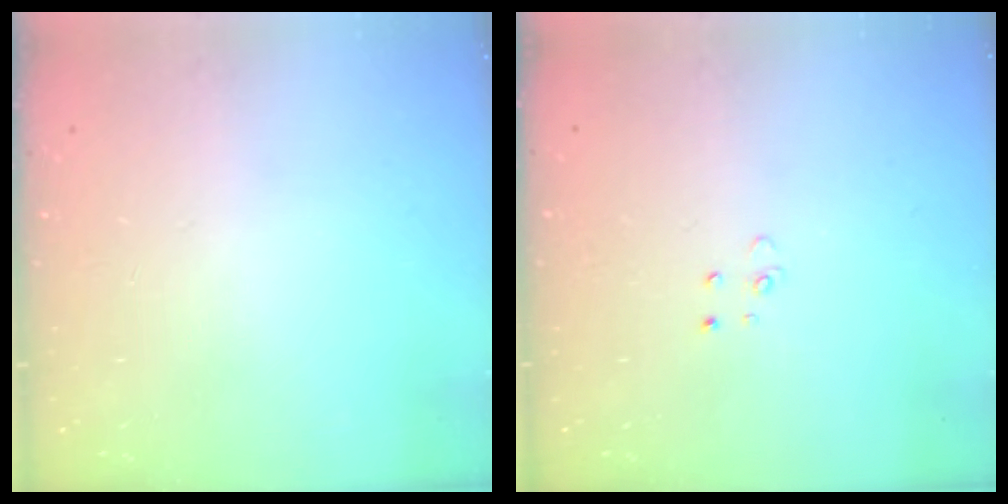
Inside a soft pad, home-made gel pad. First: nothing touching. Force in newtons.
{"total": 2.6, "press": 2.6, "slide": 0.2}